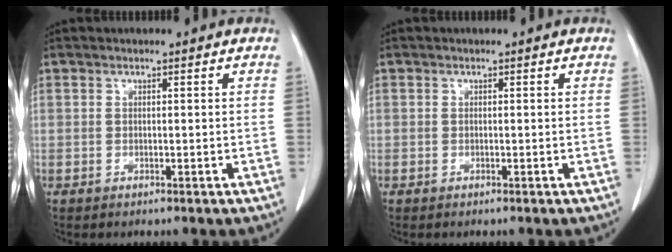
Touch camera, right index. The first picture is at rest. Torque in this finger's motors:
{"motor_torque": [0.16, -0.08, -0.04, 0.00]}